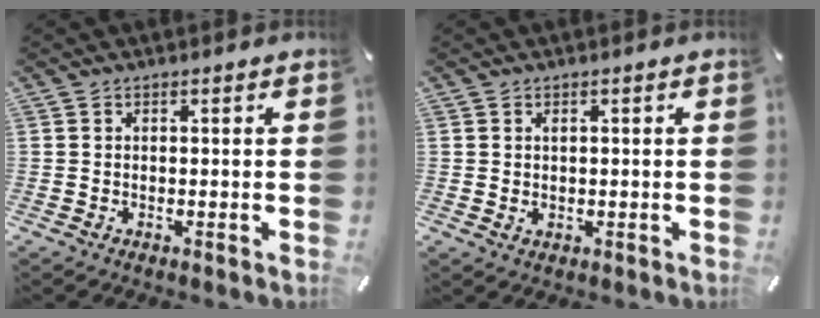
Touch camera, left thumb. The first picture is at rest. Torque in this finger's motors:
{"motor_torque": [-0.07, -0.19, -0.02, -0.29, 0.08]}